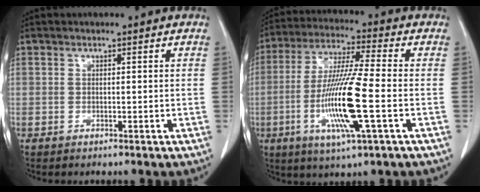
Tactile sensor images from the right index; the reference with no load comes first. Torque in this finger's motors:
{"motor_torque": [2.02, -0.12, 0.81, 0.21]}